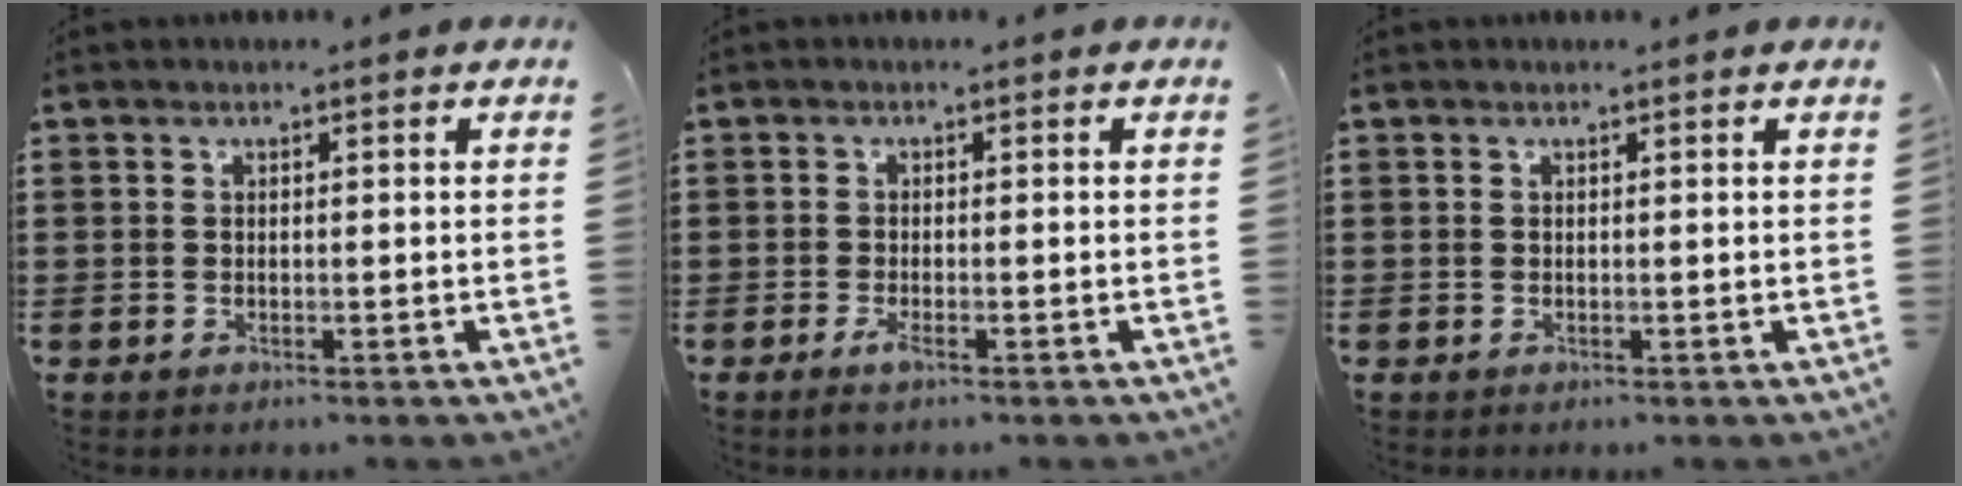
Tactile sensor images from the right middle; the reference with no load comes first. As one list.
[{"total": 2.1, "force": [-1.0, 0.4, 1.9], "torque": [-0.045, -0.007, -0.022]}, {"total": 0.0}]